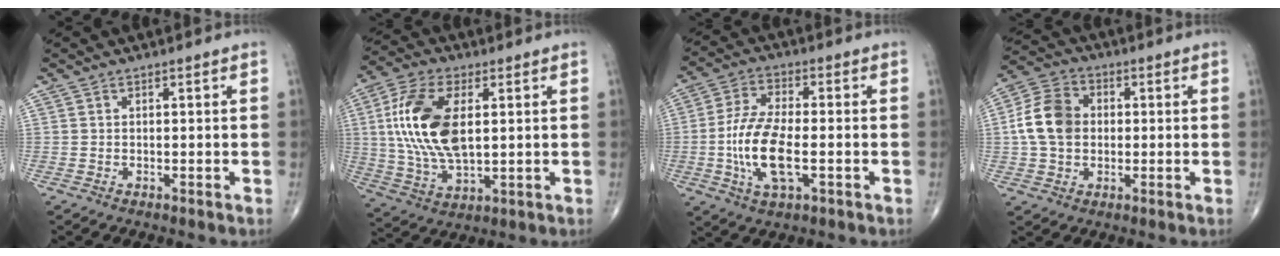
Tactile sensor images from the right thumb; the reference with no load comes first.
{"total": 16.5, "force": [2.8, 8.3, 14.0], "torque": [-0.284, -0.003, 0.055]}
{"total": 12.4, "force": [-2.3, 5.1, 11.0], "torque": [-0.230, 0.007, -0.044]}
{"total": 10.2, "force": [0.3, 7.9, 6.5], "torque": [-0.113, 0.020, -0.002]}